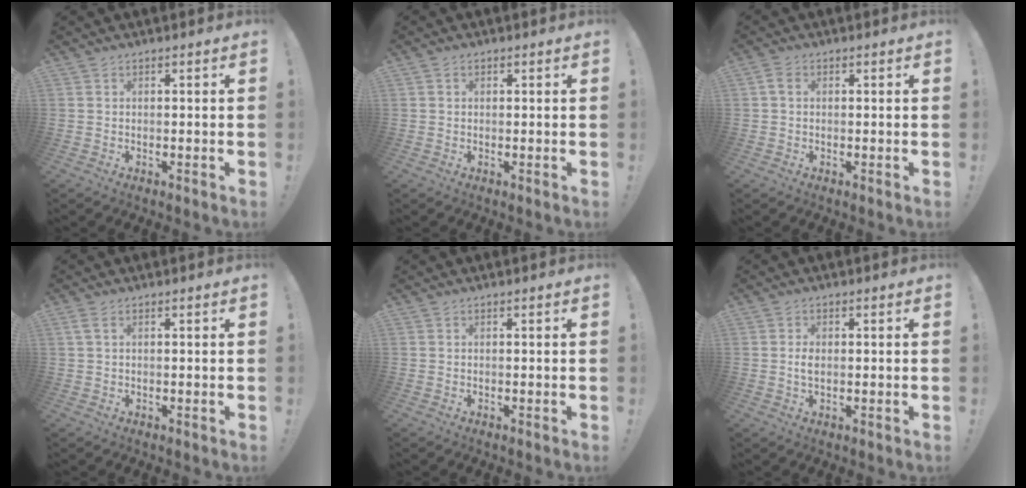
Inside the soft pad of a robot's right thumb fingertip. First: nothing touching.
{"total": 0.7, "force": [0.2, 0.6, 0.2], "torque": [0.004, 0.000, 0.002]}
{"total": 2.4, "force": [0.6, 1.8, 1.5], "torque": [-0.024, 0.004, 0.010]}
{"total": 2.3, "force": [0.9, 1.1, 1.8], "torque": [-0.037, 0.004, 0.018]}
{"total": 0.0}
{"total": 2.4, "force": [0.0, 1.4, 2.0], "torque": [-0.030, 0.001, -0.002]}